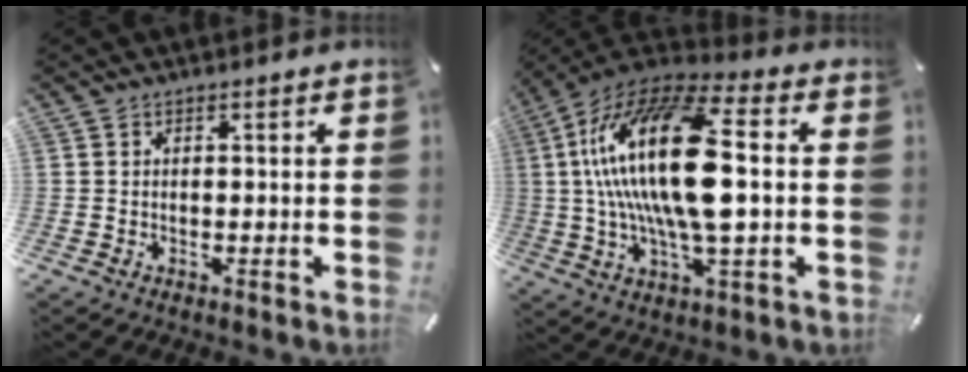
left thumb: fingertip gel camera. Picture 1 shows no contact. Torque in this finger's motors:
{"motor_torque": [1.82, 3.19, 2.77, 0.00, 1.05]}